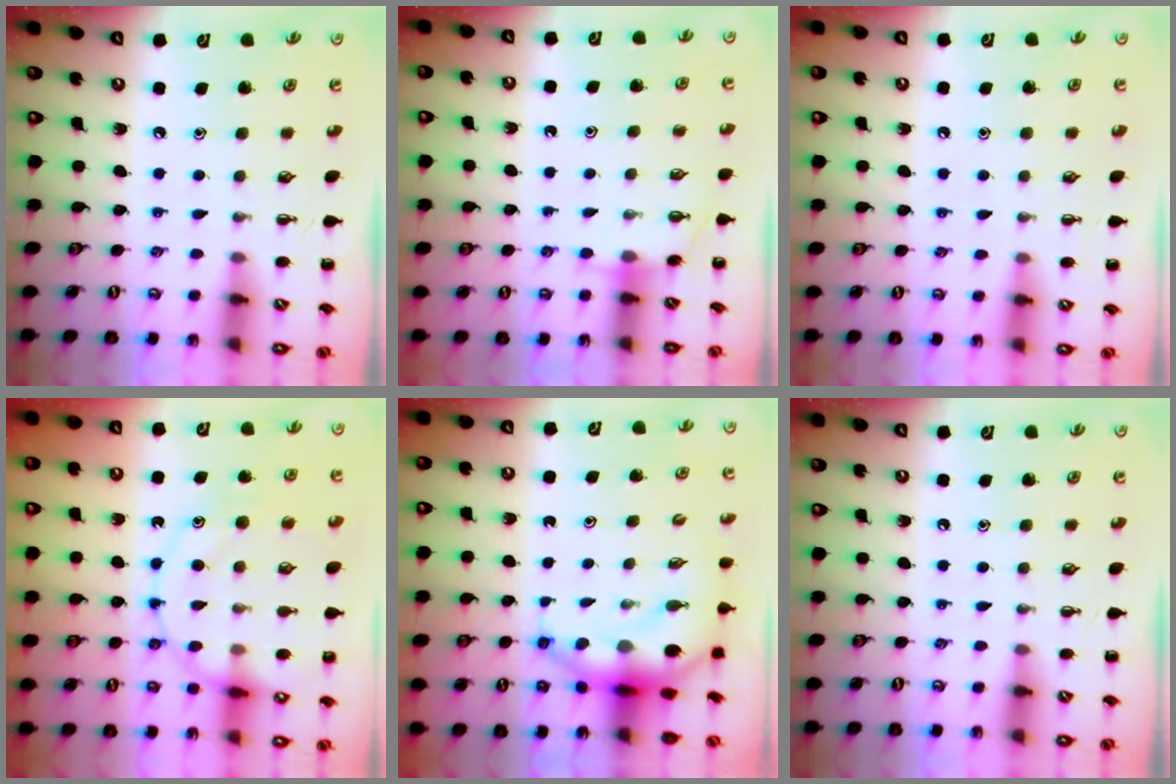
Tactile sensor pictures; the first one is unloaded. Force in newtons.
{"total": 4.3, "press": 4.1, "slide": 1.2}
{"total": 5.0, "press": 4.7, "slide": 1.7}
{"total": 16.2, "press": 16.1, "slide": 2.0}
{"total": 6.7, "press": 6.5, "slide": 1.5}
{"total": 0.0}